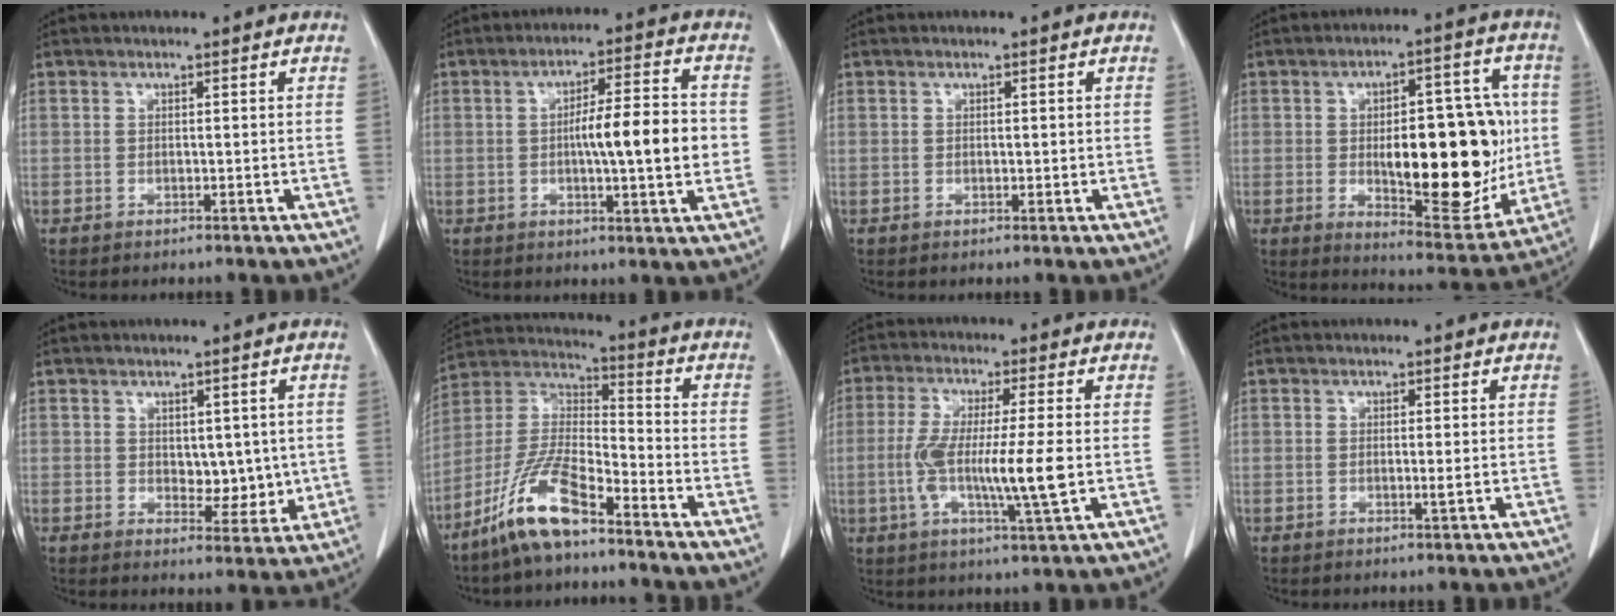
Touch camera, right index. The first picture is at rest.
{"total": 10.5, "force": [-0.2, 1.5, 10.4], "torque": [-0.161, 0.013, -0.005]}
{"total": 0.0}
{"total": 19.7, "force": [-0.8, 7.1, 18.3], "torque": [-0.242, 0.007, 0.005]}
{"total": 4.8, "force": [0.6, 2.9, 3.9], "torque": [-0.040, -0.005, 0.021]}
{"total": 12.0, "force": [-8.3, 2.2, 8.3], "torque": [-0.182, -0.005, -0.165]}
{"total": 10.8, "force": [-1.2, 0.5, 10.8], "torque": [-0.204, -0.012, -0.025]}
{"total": 0.8, "force": [0.1, -0.1, 0.8], "torque": [-0.012, -0.001, 0.003]}